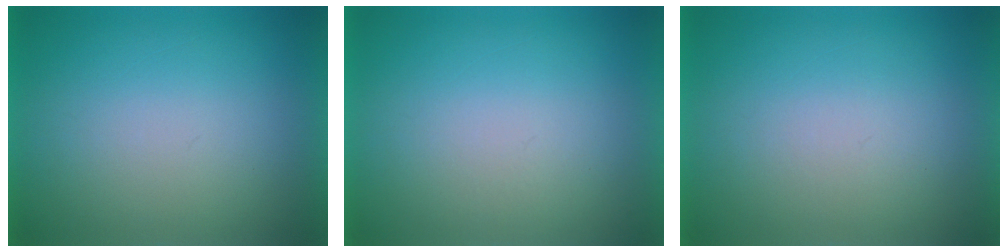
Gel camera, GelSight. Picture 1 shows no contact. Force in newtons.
{"total": 1.0}
{"total": 1.2}